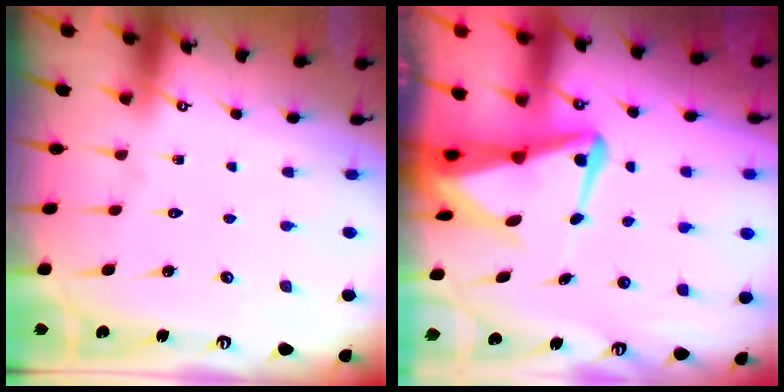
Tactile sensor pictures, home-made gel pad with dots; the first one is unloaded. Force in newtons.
{"total": 7.4, "press": 7.3, "slide": 1.3}